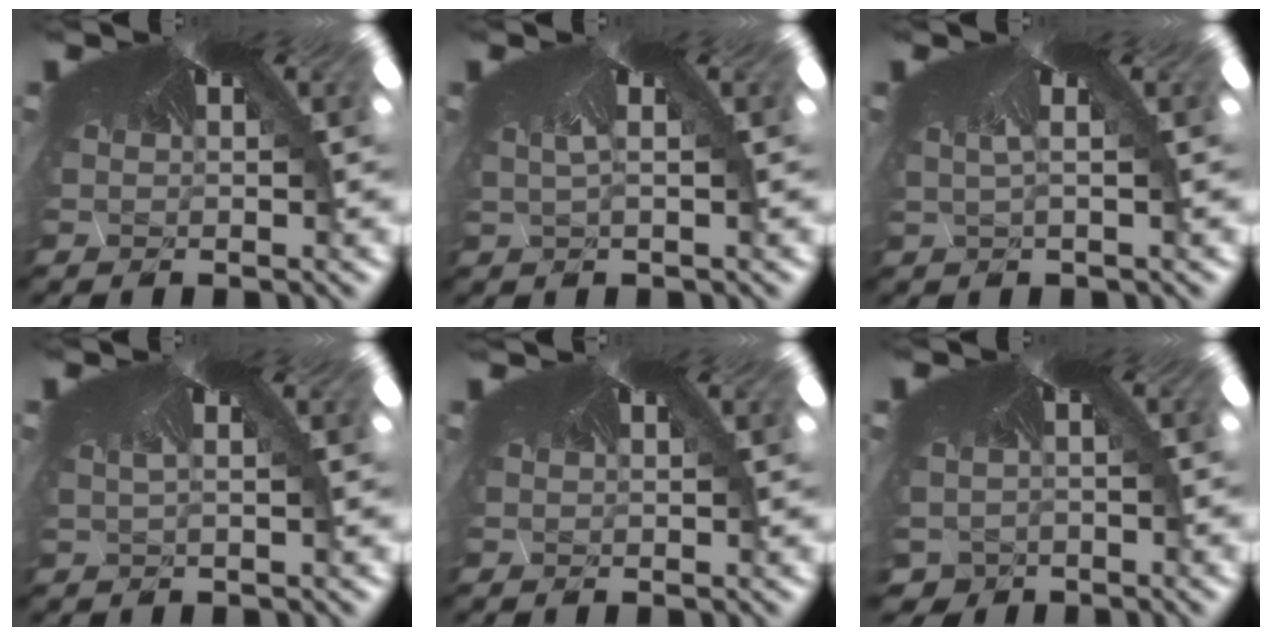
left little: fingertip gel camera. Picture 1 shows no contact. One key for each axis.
{"total": 1.7, "fx": -1.5, "fy": -0.7, "fz": 0.1, "tx": 0.010, "ty": -0.015, "tz": -0.013}
{"total": 1.7, "fx": -1.4, "fy": -0.9, "fz": 0.1, "tx": 0.004, "ty": -0.015, "tz": -0.008}
{"total": 1.4, "fx": -1.1, "fy": -0.8, "fz": 0.0, "tx": 0.014, "ty": -0.012, "tz": -0.012}
{"total": 0.5, "fx": 0.0, "fy": -0.1, "fz": -0.5, "tx": 0.007, "ty": -0.003, "tz": 0.001}
{"total": 3.4, "fx": -3.1, "fy": 1.4, "fz": 0.4, "tx": -0.013, "ty": -0.039, "tz": -0.025}